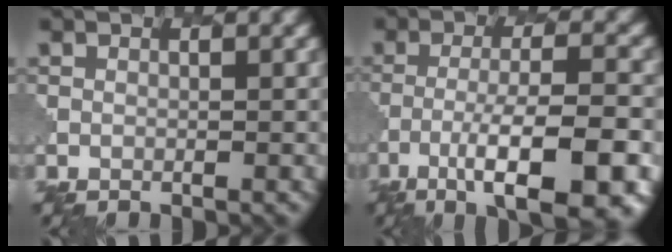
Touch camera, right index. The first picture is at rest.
{"total": 10.5, "force": [-5.4, 2.7, 8.6], "torque": [-0.142, -0.002, -0.080]}